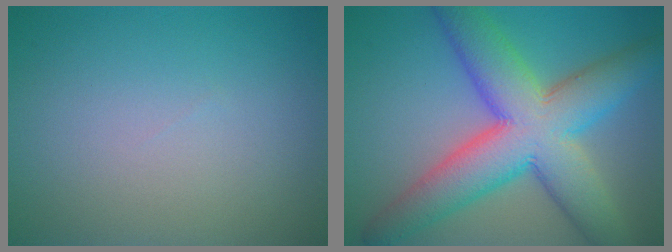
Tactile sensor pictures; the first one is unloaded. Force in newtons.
{"total": 11.2, "press": 11.2, "slide": 0.2}